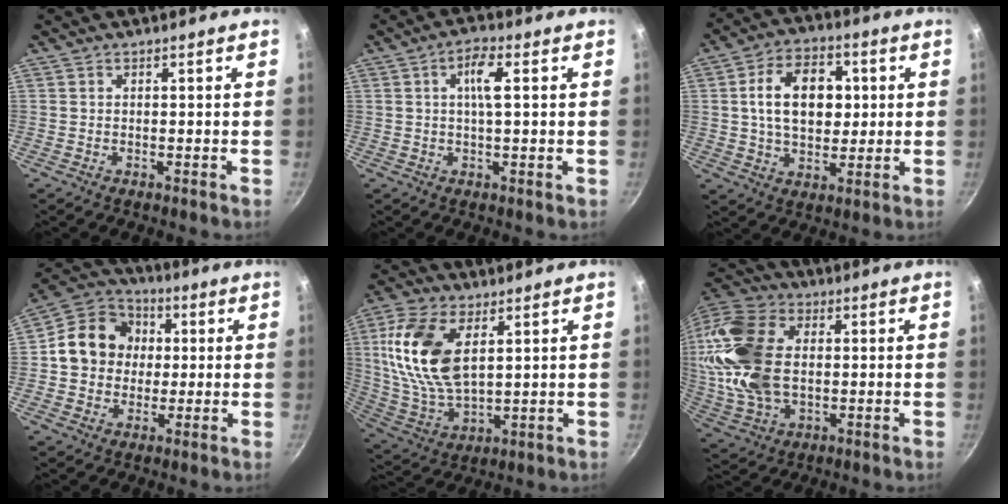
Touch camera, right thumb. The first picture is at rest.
{"total": 5.0, "force": [1.0, 1.4, 4.8], "torque": [-0.091, 0.007, 0.015]}
{"total": 13.9, "force": [2.1, 9.4, 10.1], "torque": [-0.136, 0.008, 0.029]}
{"total": 13.3, "force": [1.3, 11.7, 6.2], "torque": [-0.073, 0.021, 0.005]}
{"total": 17.4, "force": [5.0, 9.5, 13.7], "torque": [-0.263, -0.013, 0.107]}
{"total": 20.5, "force": [1.6, 13.4, 15.4], "torque": [-0.297, 0.014, 0.028]}